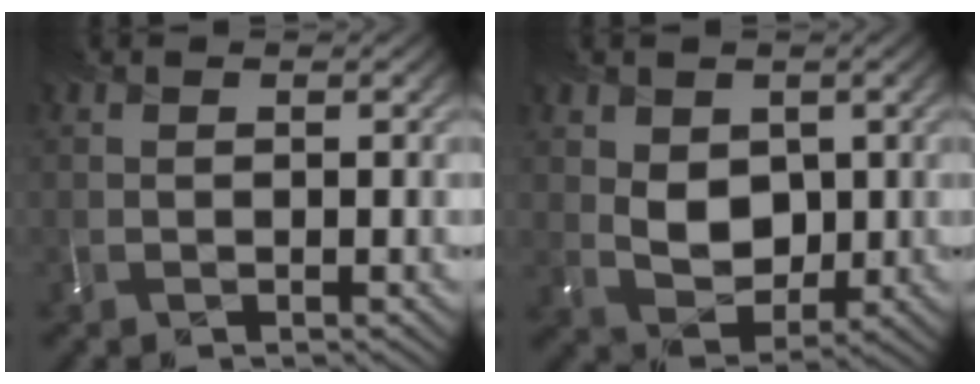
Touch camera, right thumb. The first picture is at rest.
{"total": 5.3, "force": [0.9, 4.3, 3.1], "torque": [-0.074, -0.010, 0.019]}